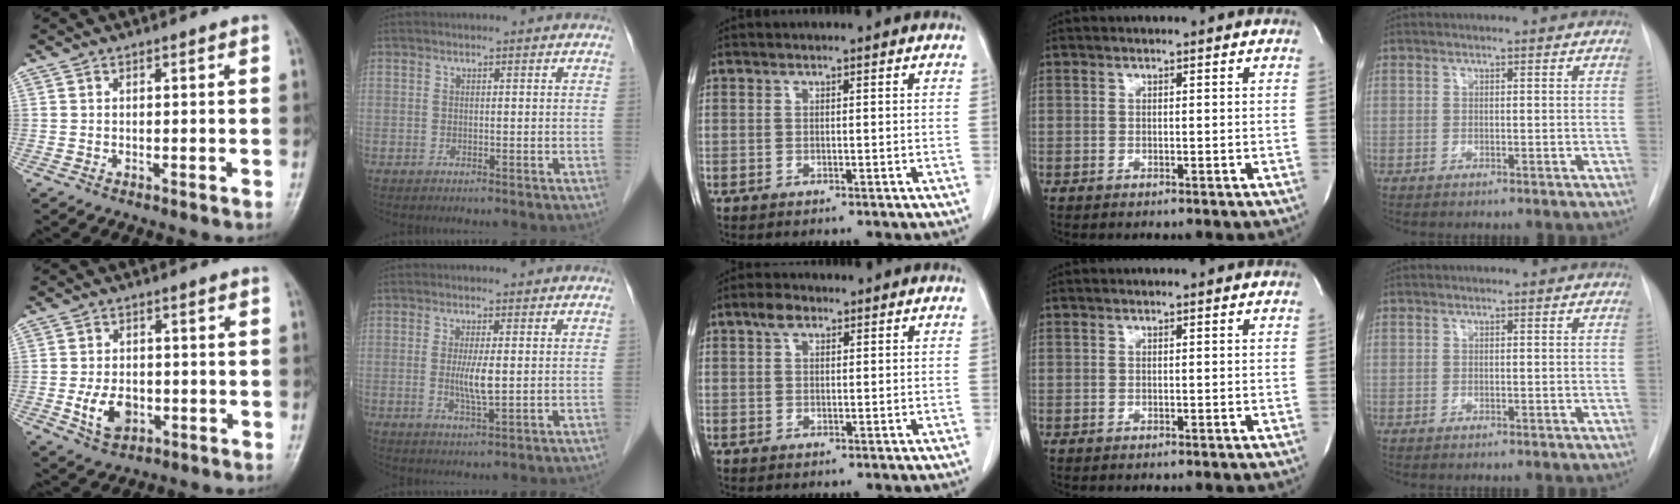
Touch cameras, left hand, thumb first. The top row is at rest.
{"thumb": {"total": 6.5, "force": [-1.6, 4.5, 4.5], "torque": [-0.069, 0.002, -0.023]}, "index": {"total": 3.8, "force": [0.0, 0.4, 3.8], "torque": [-0.076, -0.011, 0.001]}, "middle": {"total": 2.5, "force": [1.5, 1.3, 1.5], "torque": [-0.032, 0.008, 0.028]}}